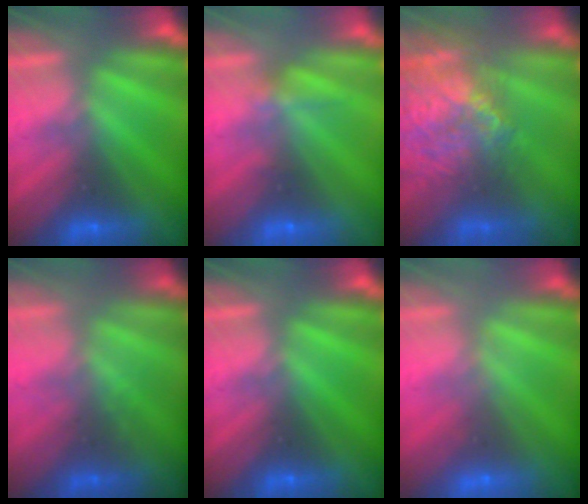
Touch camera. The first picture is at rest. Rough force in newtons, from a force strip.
{"total": 2.1}
{"total": 8.7}
{"total": 1.4}
{"total": 0.0}
{"total": 1.6}